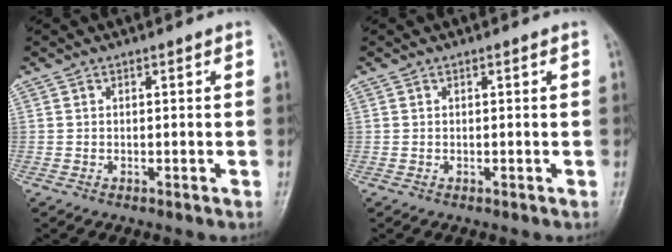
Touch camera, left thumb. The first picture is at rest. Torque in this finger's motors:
{"motor_torque": [0.00, 0.00, -0.03, -0.03, 0.00]}